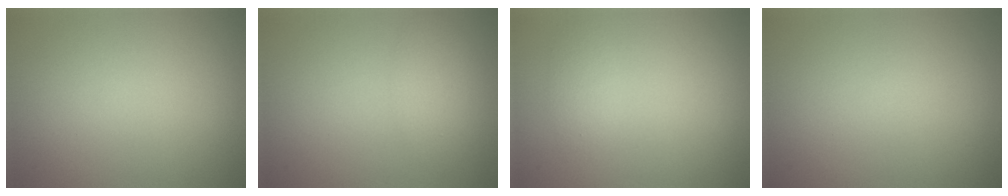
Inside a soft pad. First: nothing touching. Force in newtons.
{"total": 1.7, "press": 1.7, "slide": 0.1}
{"total": 1.2, "press": 1.2, "slide": 0.1}
{"total": 0.0}